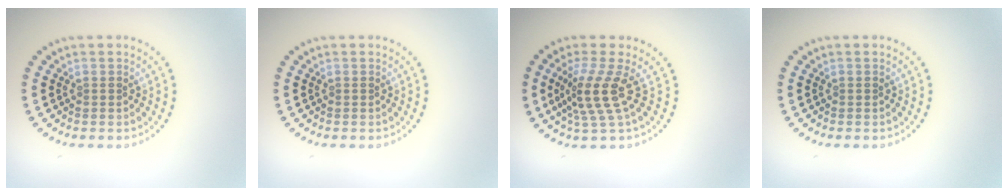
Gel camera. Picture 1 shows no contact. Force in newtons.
{"total": 0.0}
{"total": 3.8, "press": 2.8, "slide": 2.6}
{"total": 0.0}